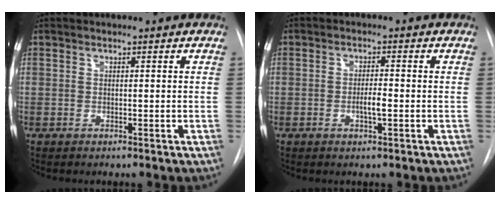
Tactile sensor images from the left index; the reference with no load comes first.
{"total": 2.6, "force": [-1.1, 0.4, 2.3], "torque": [-0.042, -0.004, -0.018]}